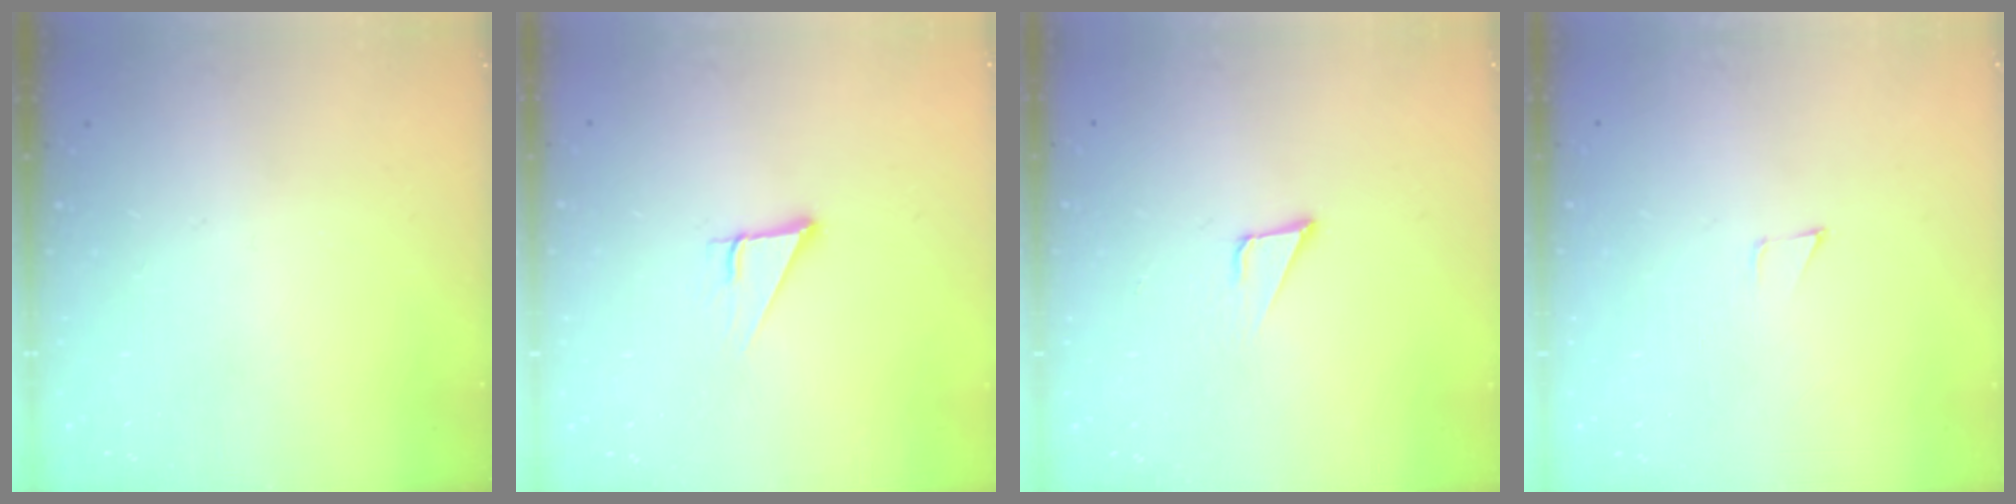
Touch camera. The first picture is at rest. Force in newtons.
{"total": 3.2, "press": 3.2, "slide": 0.2}
{"total": 2.4, "press": 2.4, "slide": 0.1}
{"total": 2.8, "press": 2.8, "slide": 0.2}